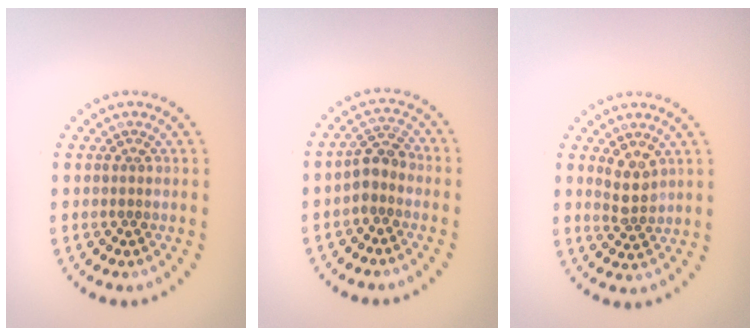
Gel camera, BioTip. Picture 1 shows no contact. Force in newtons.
{"total": 2.4, "press": 2.1, "slide": 1.0}
{"total": 2.5, "press": 2.2, "slide": 1.1}